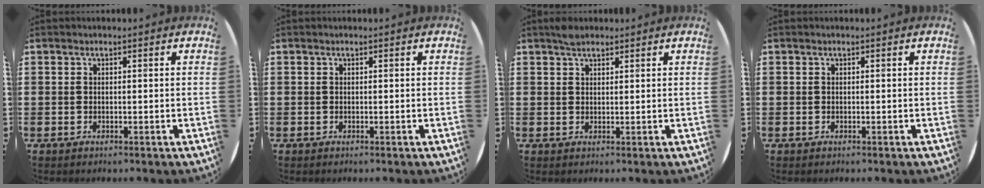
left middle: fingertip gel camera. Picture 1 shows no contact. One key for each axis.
{"total": 0.0}
{"total": 1.7, "fx": 1.5, "fy": 0.6, "fz": 0.6, "tx": -0.006, "ty": 0.001, "tz": 0.026}
{"total": 0.0}